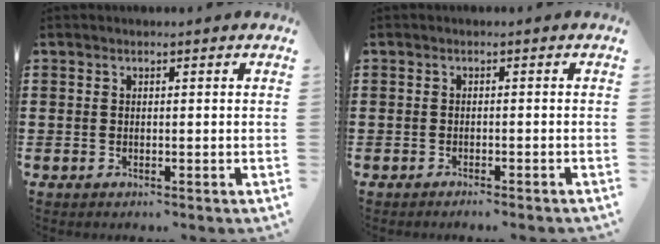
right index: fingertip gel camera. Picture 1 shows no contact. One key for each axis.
{"total": 1.0, "fx": -1.0, "fy": -0.1, "fz": 0.2, "tx": -0.006, "ty": -0.001, "tz": -0.019}